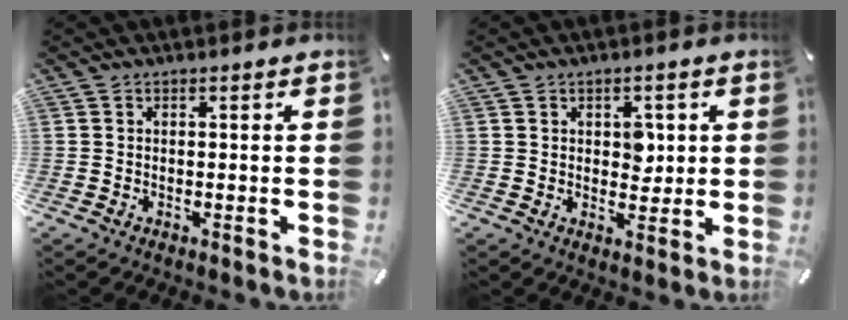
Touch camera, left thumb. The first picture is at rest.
{"total": 4.6, "force": [0.9, 3.4, 3.0], "torque": [-0.031, -0.005, 0.006]}